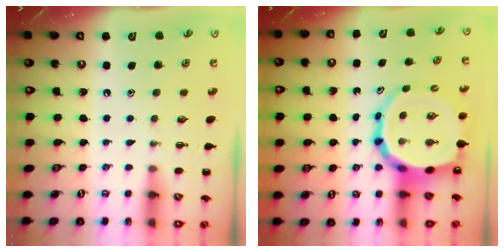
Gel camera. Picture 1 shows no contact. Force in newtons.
{"total": 15.5, "press": 14.9, "slide": 4.3}